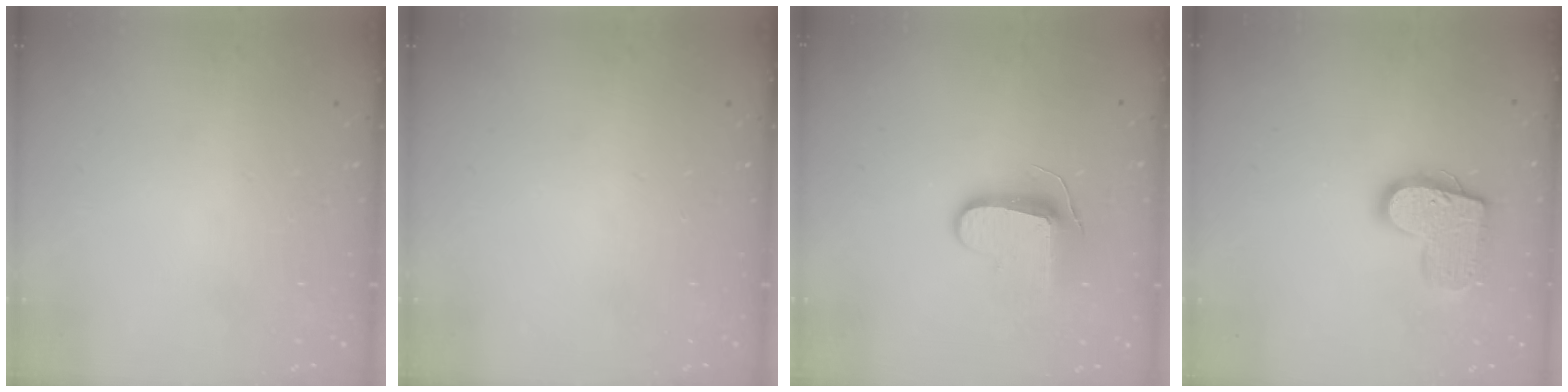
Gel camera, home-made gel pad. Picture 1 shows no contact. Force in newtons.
{"total": 0.0}
{"total": 8.9, "press": 8.9, "slide": 0.8}
{"total": 14.3, "press": 14.3, "slide": 0.8}